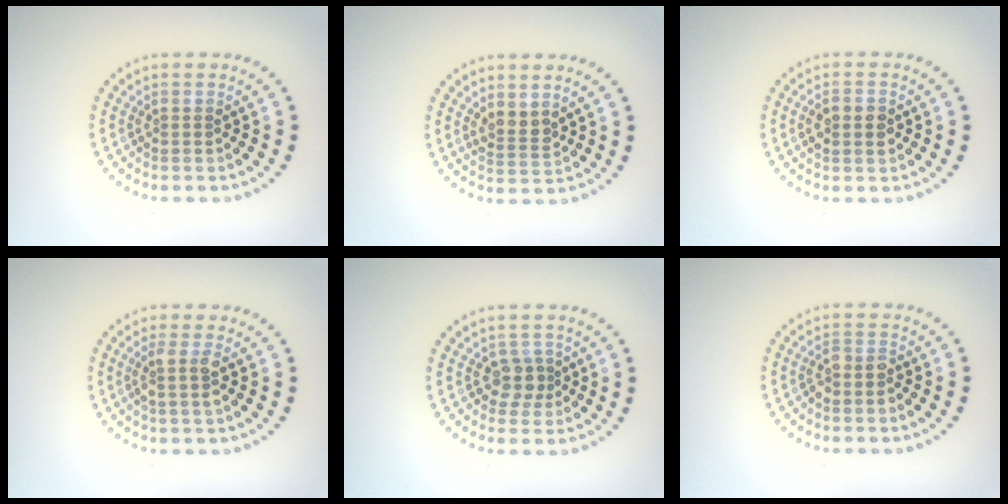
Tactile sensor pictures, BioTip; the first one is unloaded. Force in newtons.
{"total": 1.7, "press": 1.4, "slide": 1.0}
{"total": 2.1, "press": 2.0, "slide": 0.1}
{"total": 1.9, "press": 1.5, "slide": 1.1}
{"total": 2.0, "press": 1.7, "slide": 1.1}
{"total": 1.7, "press": 1.4, "slide": 0.9}